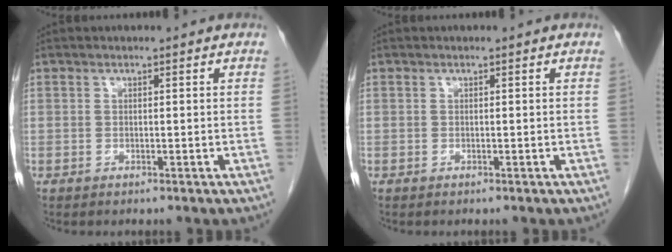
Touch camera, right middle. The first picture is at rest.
{"total": 0.0}